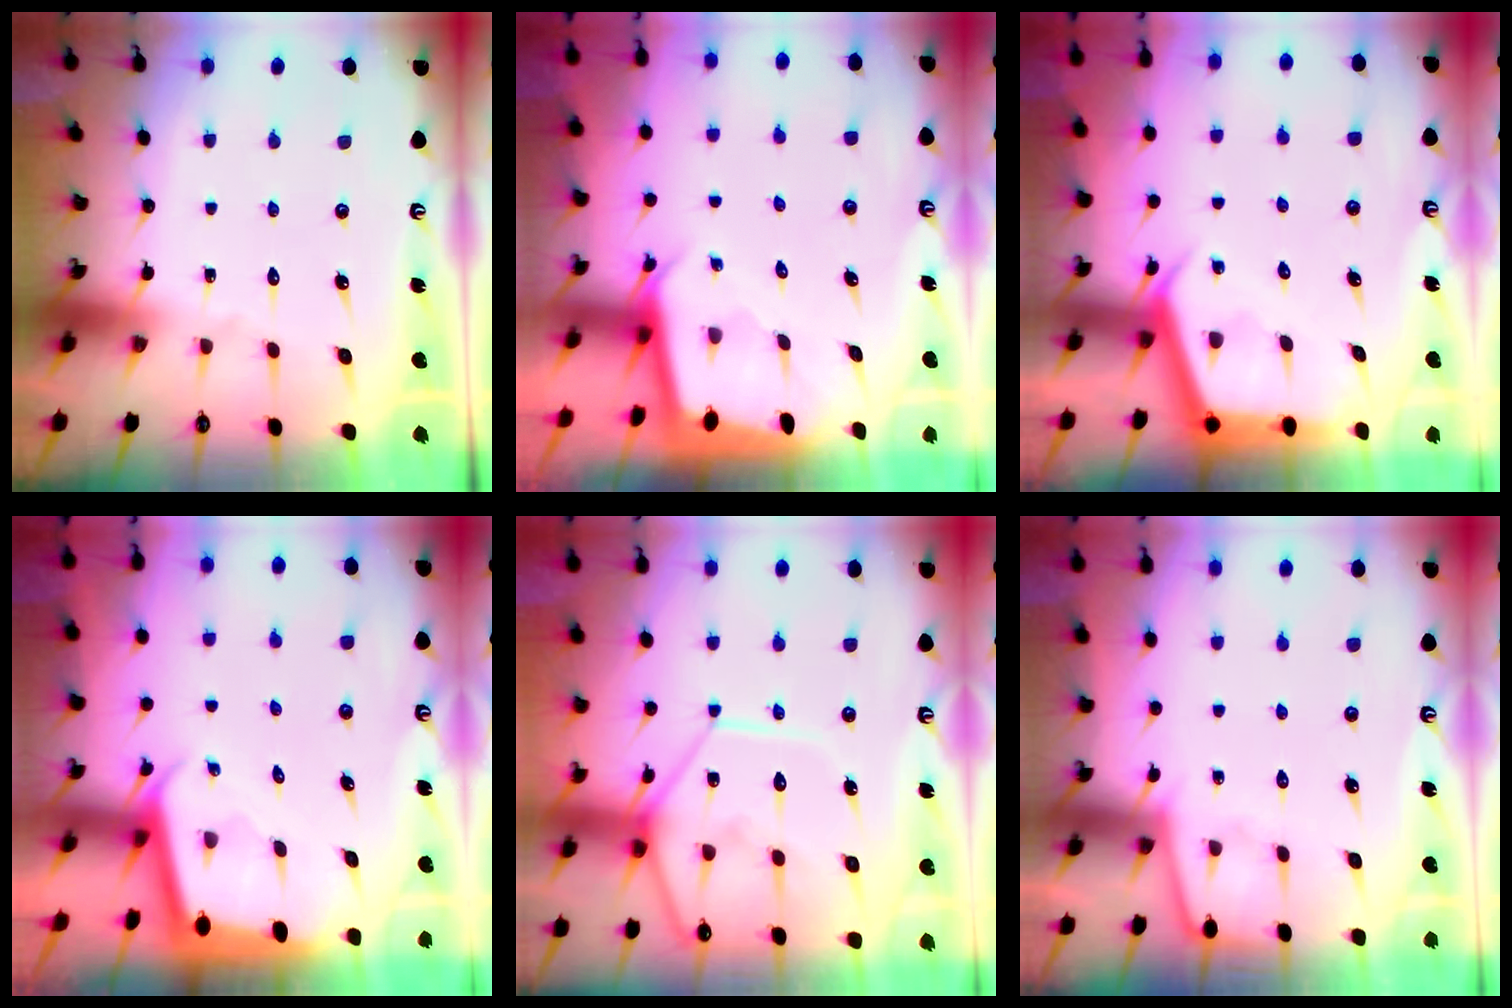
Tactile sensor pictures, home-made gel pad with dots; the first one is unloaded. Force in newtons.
{"total": 2.1, "press": 2.1, "slide": 0.1}
{"total": 3.8, "press": 3.8, "slide": 0.4}
{"total": 1.9, "press": 1.9, "slide": 0.1}
{"total": 12.1, "press": 12.0, "slide": 1.3}
{"total": 2.3, "press": 2.3, "slide": 0.3}